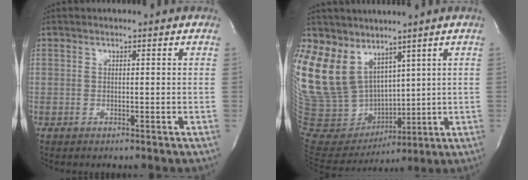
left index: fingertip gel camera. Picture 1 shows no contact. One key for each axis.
{"total": 25.0, "fx": 13.6, "fy": 17.4, "fz": 11.7, "tx": -0.344, "ty": 0.053, "tz": 0.291}